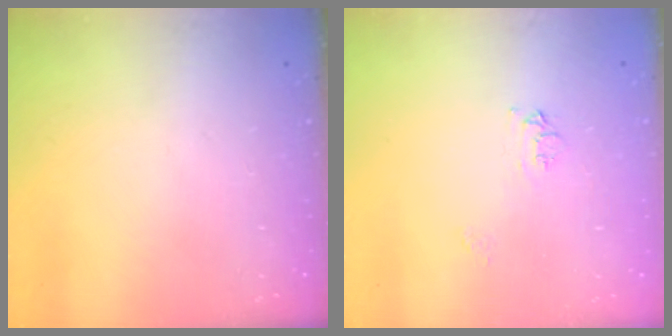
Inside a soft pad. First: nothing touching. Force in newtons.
{"total": 5.5, "press": 5.5, "slide": 0.7}